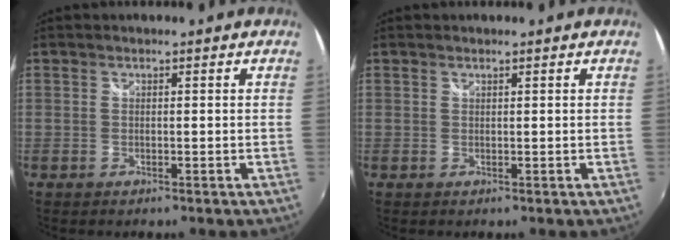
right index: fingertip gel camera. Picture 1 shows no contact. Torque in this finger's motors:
{"motor_torque": [-0.21, -0.02, -0.03, 0.00]}